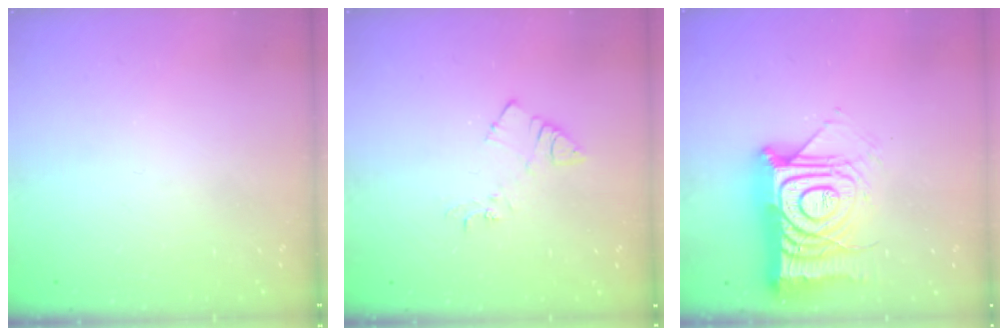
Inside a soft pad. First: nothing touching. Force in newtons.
{"total": 7.5, "press": 7.5, "slide": 0.7}
{"total": 18.3, "press": 18.2, "slide": 1.5}